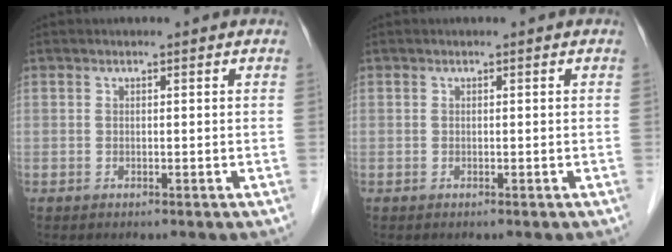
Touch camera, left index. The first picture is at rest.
{"total": 0.0}